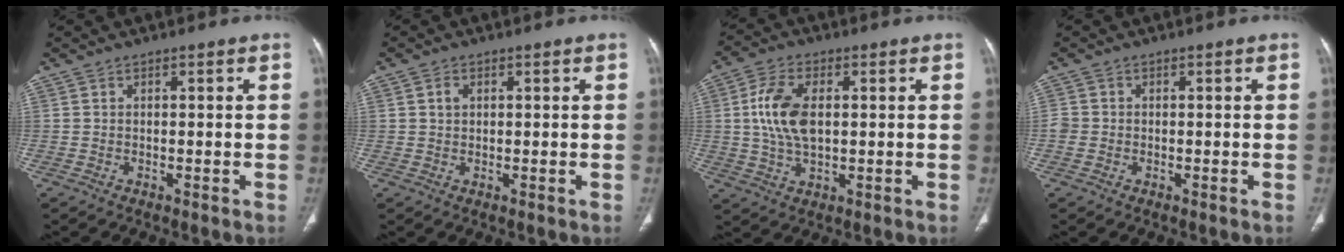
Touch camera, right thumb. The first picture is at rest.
{"total": 1.8, "force": [0.6, 1.4, 1.0], "torque": [-0.016, 0.000, 0.011]}
{"total": 10.0, "force": [1.2, 5.6, 8.2], "torque": [-0.167, 0.001, 0.026]}
{"total": 1.9, "force": [-0.4, 1.8, 0.6], "torque": [-0.005, 0.005, -0.010]}